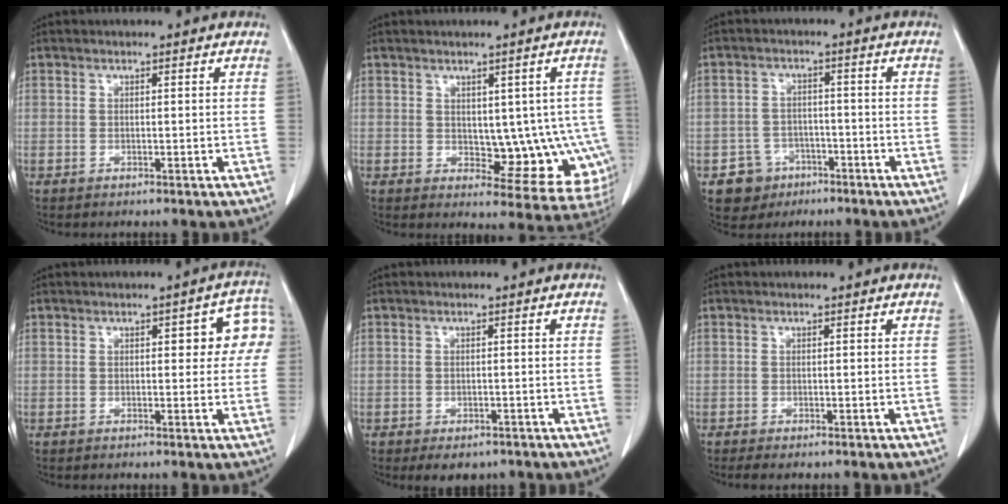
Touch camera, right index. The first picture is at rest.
{"total": 10.0, "force": [-0.4, 6.0, 8.0], "torque": [-0.066, 0.011, 0.012]}
{"total": 5.3, "force": [-2.8, 4.5, 0.5], "torque": [-0.003, 0.013, -0.039]}
{"total": 7.0, "force": [1.6, 2.8, 6.2], "torque": [-0.055, 0.026, 0.013]}
{"total": 3.7, "force": [-2.7, 2.0, 1.6], "torque": [-0.012, 0.000, -0.029]}
{"total": 1.1, "force": [-0.8, 0.2, 0.8], "torque": [-0.013, -0.004, -0.013]}